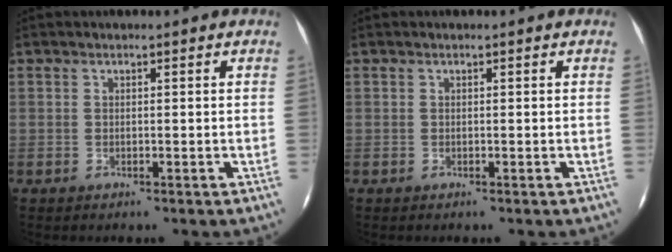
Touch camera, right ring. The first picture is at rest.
{"total": 0.0}